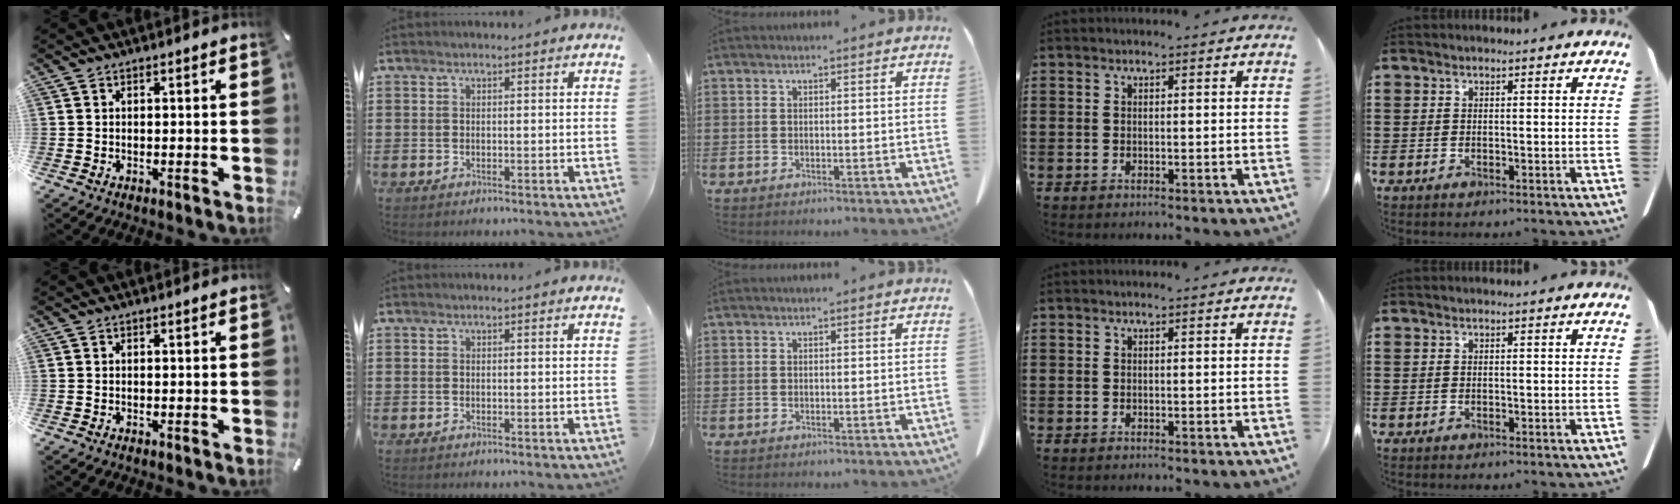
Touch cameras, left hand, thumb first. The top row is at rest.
{}